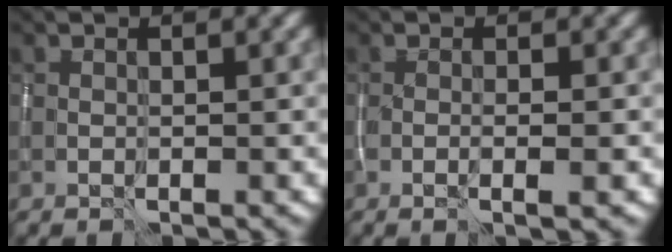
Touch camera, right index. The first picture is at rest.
{"total": 1.4, "force": [-0.4, 0.3, 1.3], "torque": [-0.016, -0.002, -0.009]}